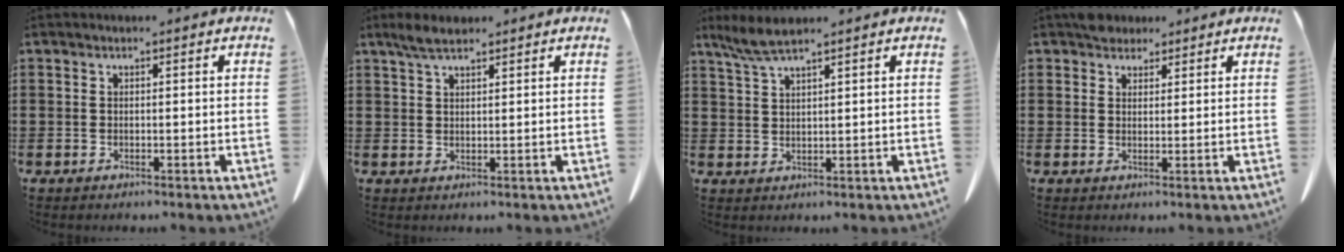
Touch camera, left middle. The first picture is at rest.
{"total": 3.4, "force": [2.5, 1.0, 2.1], "torque": [-0.048, 0.003, 0.046]}
{"total": 3.9, "force": [3.0, 0.5, 2.4], "torque": [-0.055, -0.002, 0.057]}
{"total": 3.0, "force": [2.6, 1.4, 0.4], "torque": [-0.008, 0.004, 0.049]}